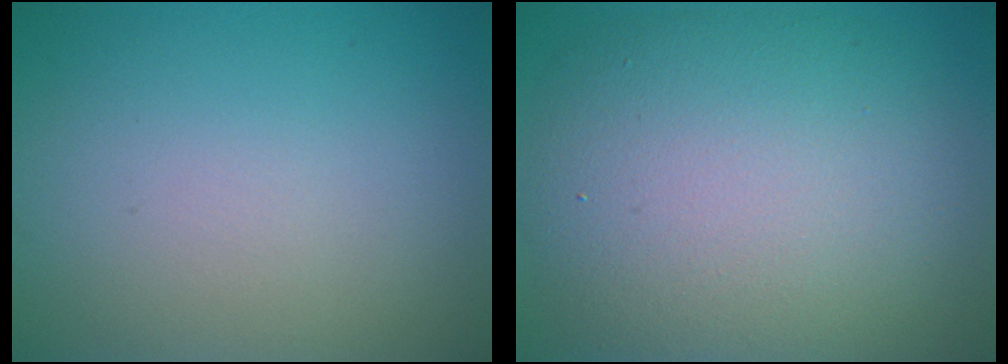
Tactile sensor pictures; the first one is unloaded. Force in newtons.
{"total": 11.1, "press": 11.1, "slide": 0.6}